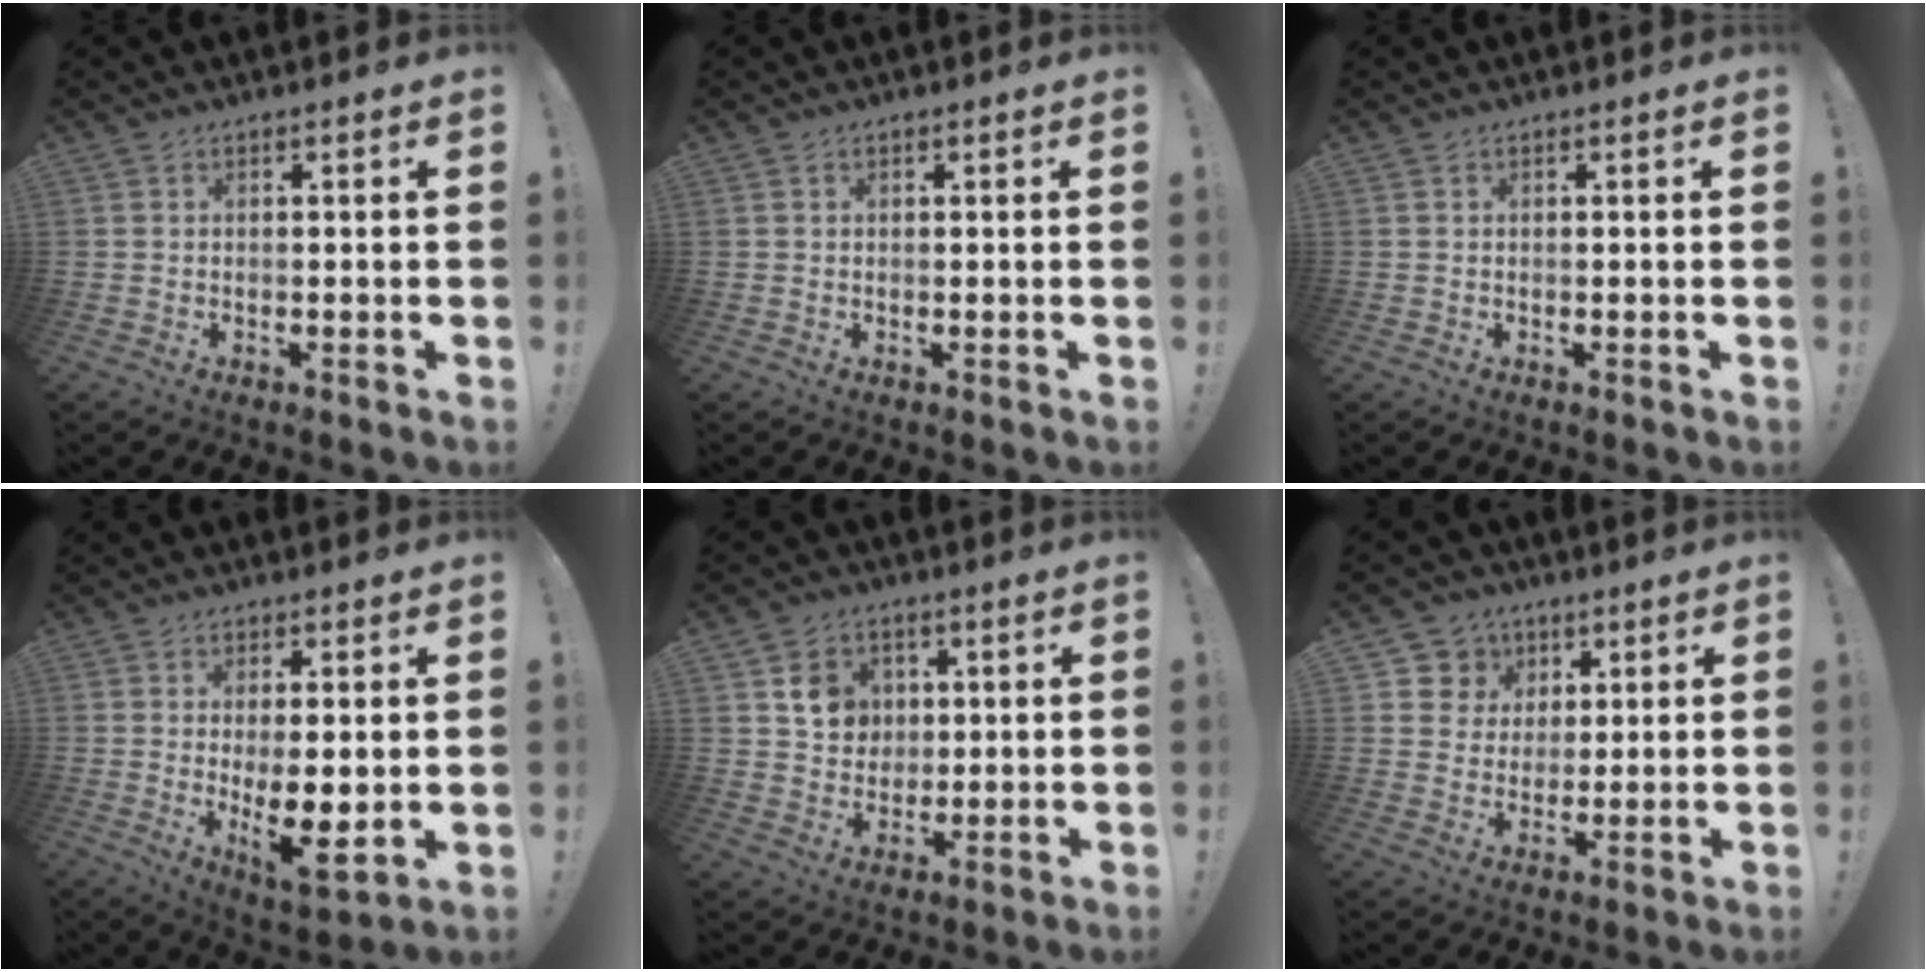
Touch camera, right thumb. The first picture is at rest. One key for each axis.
{"total": 0.0}
{"total": 0.0}
{"total": 12.0, "fx": -0.4, "fy": 4.8, "fz": 11.0, "tx": -0.170, "ty": -0.018, "tz": -0.001}
{"total": 8.7, "fx": 3.2, "fy": 7.7, "fz": 2.5, "tx": -0.023, "ty": -0.015, "tz": 0.063}
{"total": 8.2, "fx": 3.1, "fy": 7.4, "fz": 1.3, "tx": -0.014, "ty": -0.020, "tz": 0.066}